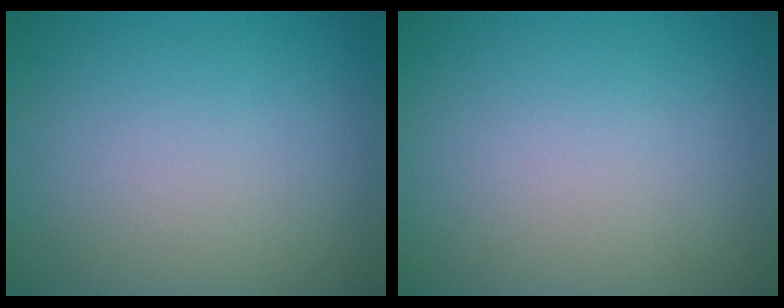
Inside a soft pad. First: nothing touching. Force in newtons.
{"total": 0.0}